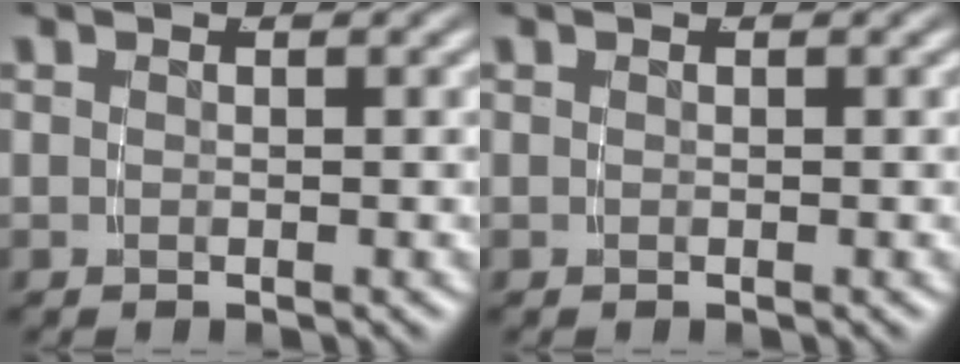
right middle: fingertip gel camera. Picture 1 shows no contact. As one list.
[{"total": 0.0}]